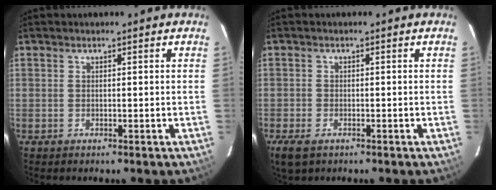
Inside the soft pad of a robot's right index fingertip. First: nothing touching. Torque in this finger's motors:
{"motor_torque": [0.12, -0.08, 0.18, 0.03]}